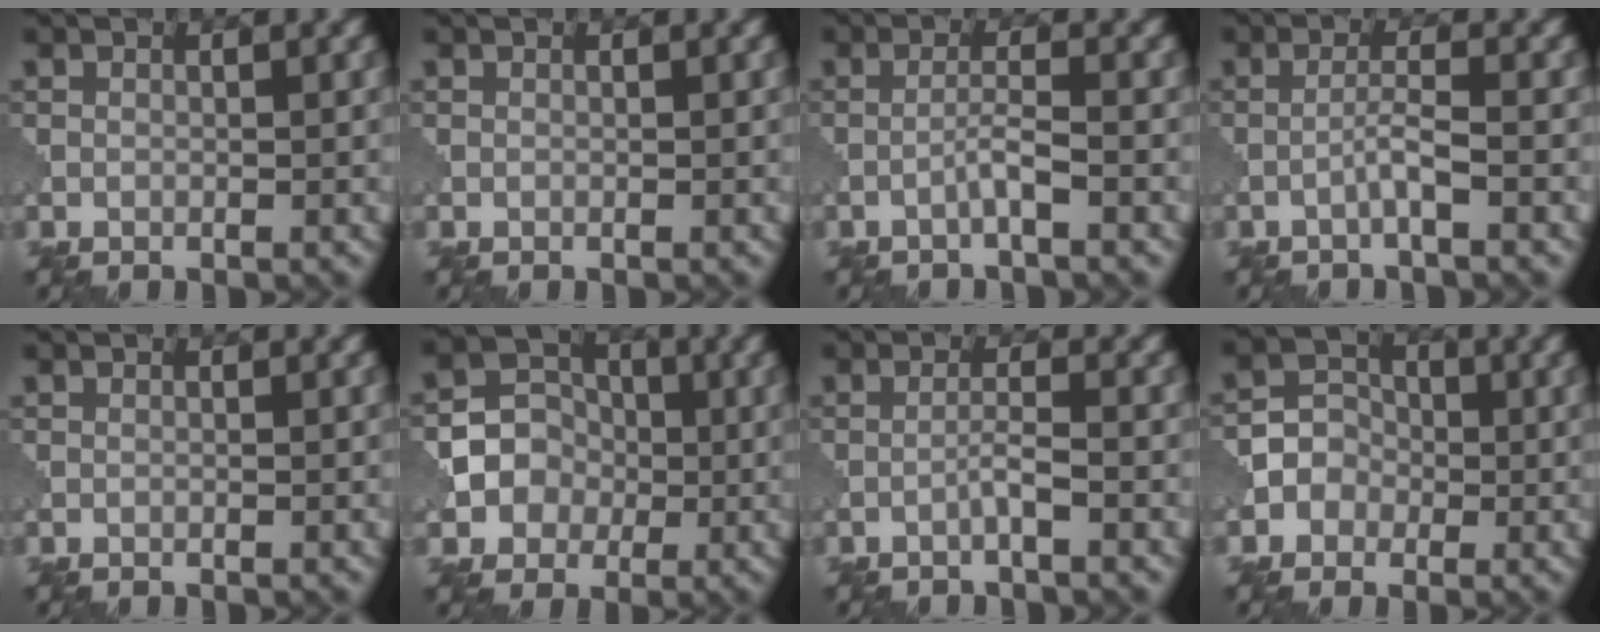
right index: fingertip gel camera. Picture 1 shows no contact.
{"total": 0.0}
{"total": 1.9, "force": [-1.0, 0.0, 1.6], "torque": [-0.030, 0.012, -0.024]}
{"total": 2.0, "force": [-0.9, 0.0, 1.7], "torque": [-0.034, 0.012, -0.023]}
{"total": 0.0}
{"total": 5.3, "force": [-0.6, 4.9, 1.9], "torque": [-0.014, 0.013, -0.029]}
{"total": 1.6, "force": [-0.8, -0.1, 1.3], "torque": [-0.024, 0.010, -0.020]}
{"total": 3.6, "force": [-1.0, 3.3, 1.0], "torque": [0.006, 0.014, -0.029]}